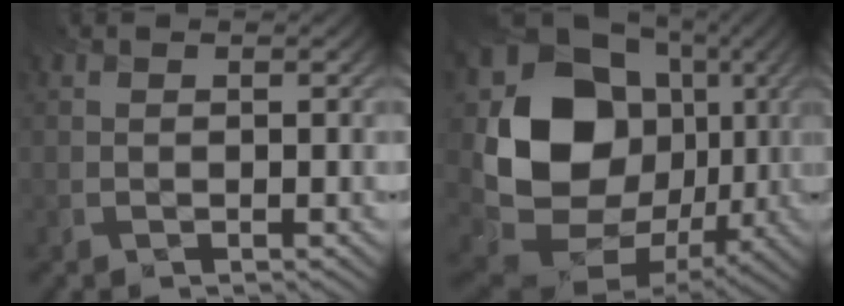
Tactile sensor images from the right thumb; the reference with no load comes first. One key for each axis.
{"total": 19.2, "fx": 1.3, "fy": 15.6, "fz": 11.0, "tx": -0.247, "ty": -0.038, "tz": 0.041}